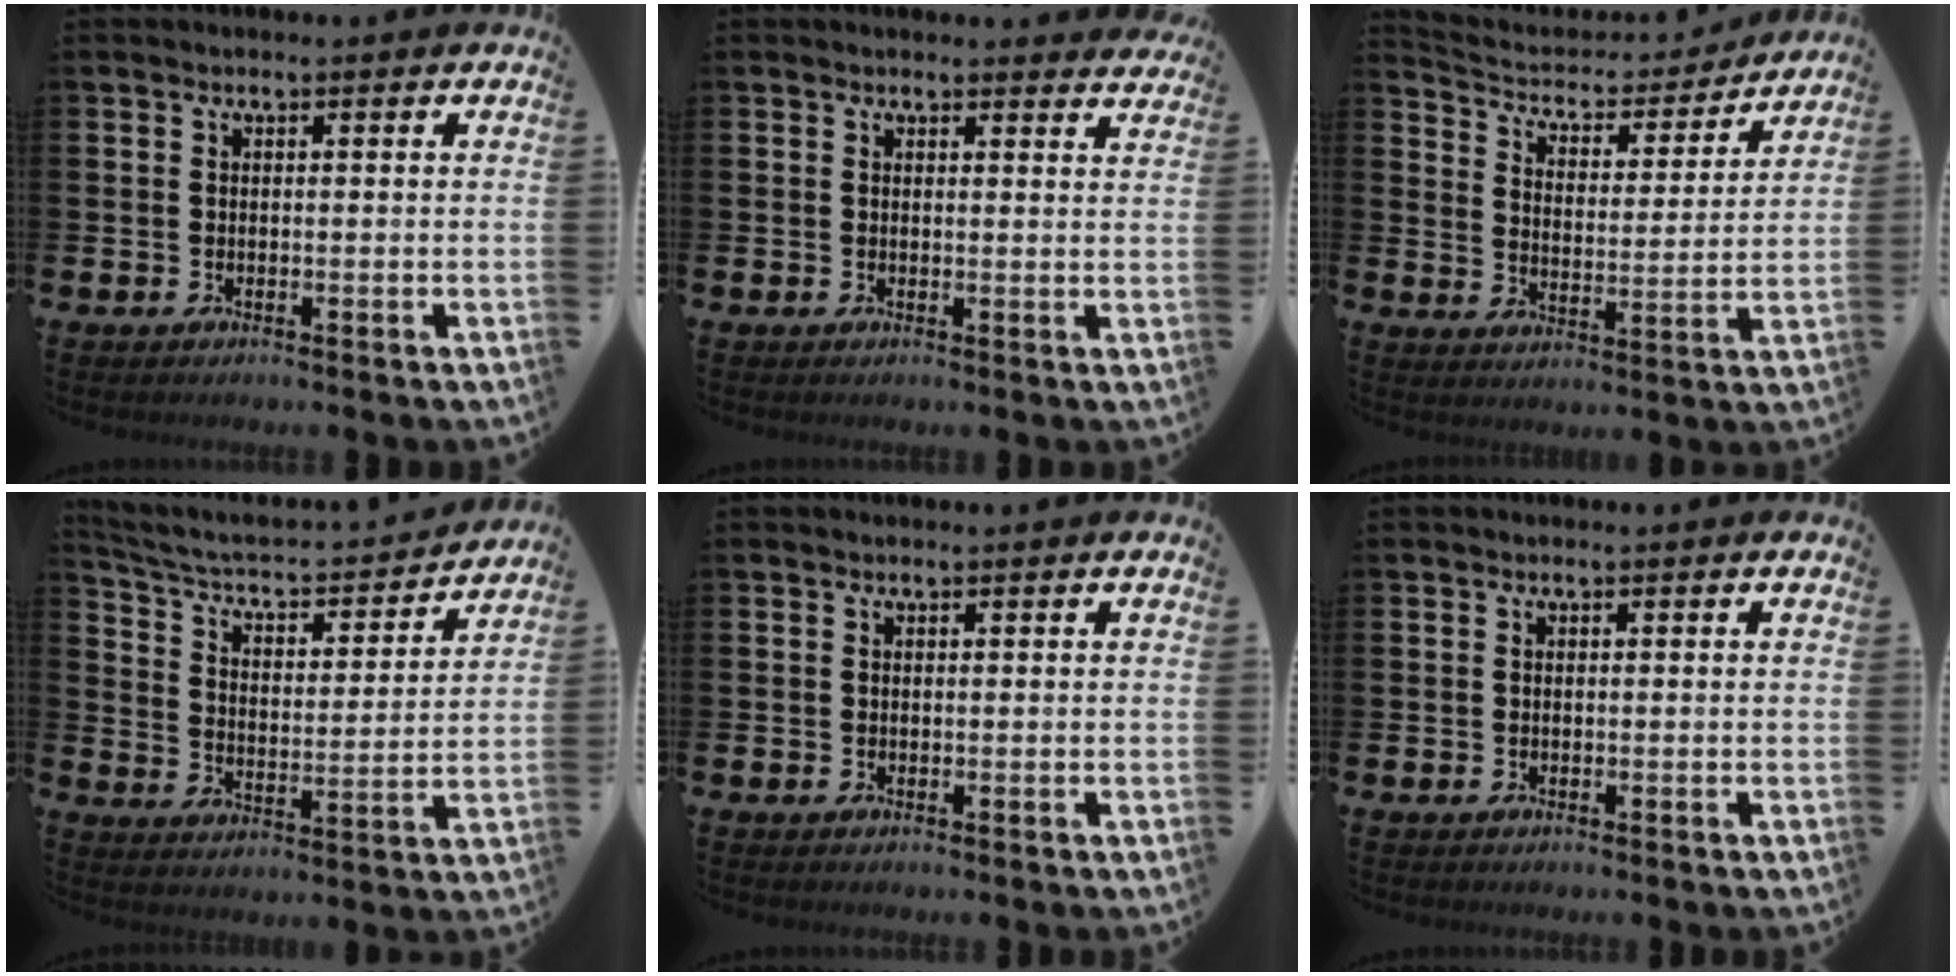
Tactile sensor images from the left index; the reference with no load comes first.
{"total": 1.8, "force": [1.8, 0.2, 0.0], "torque": [0.010, -0.010, 0.030]}
{"total": 5.0, "force": [4.6, 1.8, 0.9], "torque": [-0.053, -0.039, 0.074]}
{"total": 5.3, "force": [4.6, 1.8, 2.1], "torque": [-0.072, -0.036, 0.068]}
{"total": 0.0}
{"total": 0.0}